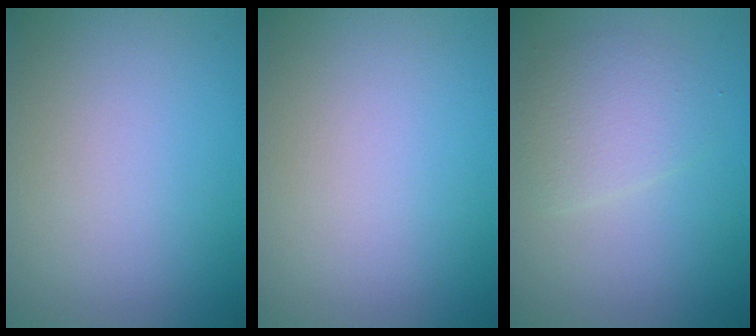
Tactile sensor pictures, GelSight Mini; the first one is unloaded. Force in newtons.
{"total": 0.0}
{"total": 2.8, "press": 2.8, "slide": 0.1}